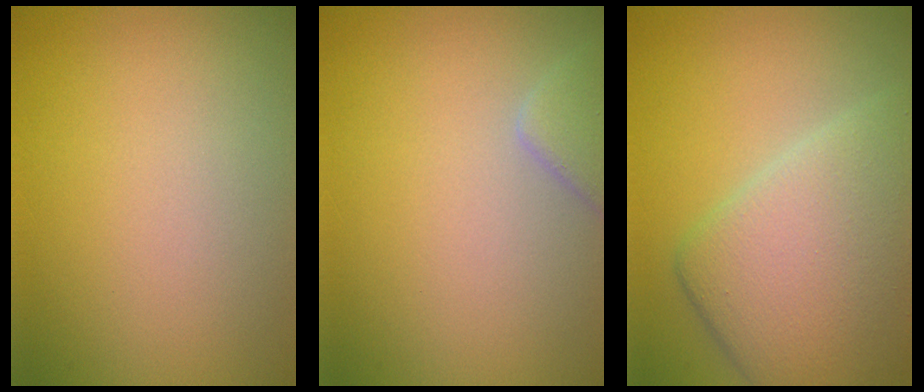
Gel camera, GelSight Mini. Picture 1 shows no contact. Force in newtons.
{"total": 2.1, "press": 2.1, "slide": 0.2}
{"total": 8.4, "press": 8.4, "slide": 0.4}